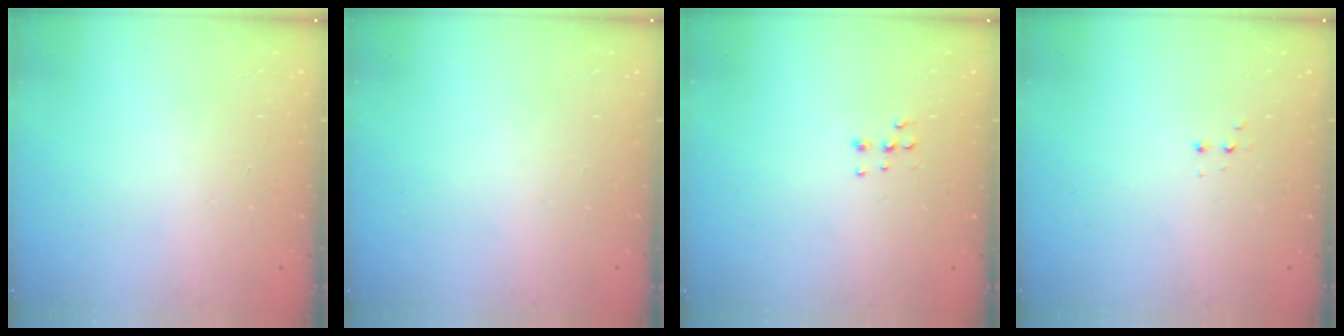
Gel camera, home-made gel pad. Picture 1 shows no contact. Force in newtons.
{"total": 0.0}
{"total": 5.3, "press": 5.2, "slide": 0.5}
{"total": 2.8, "press": 2.8, "slide": 0.5}